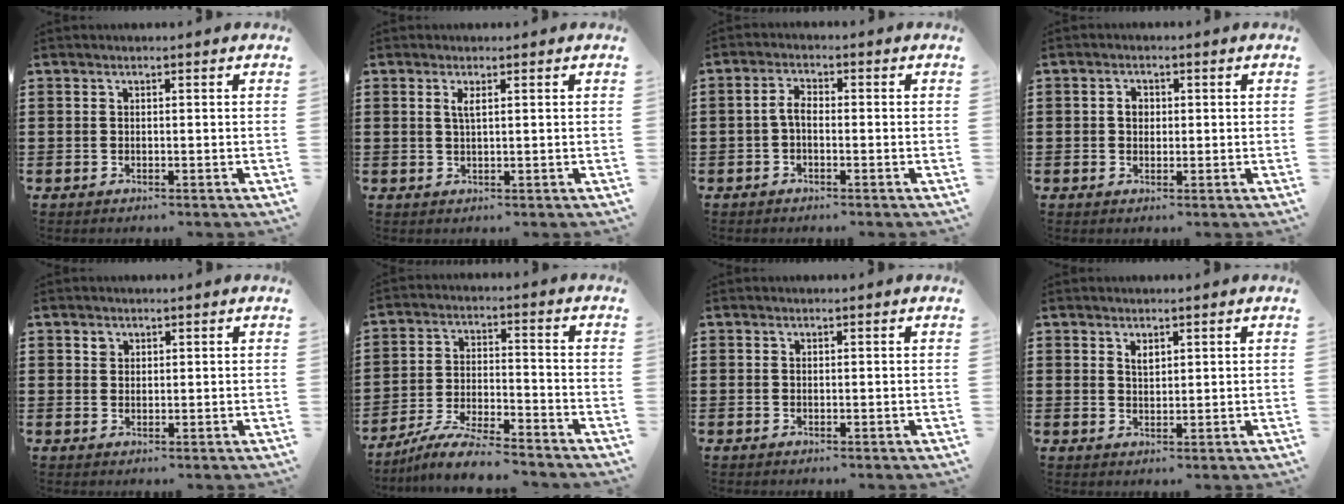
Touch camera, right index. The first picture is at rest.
{"total": 1.5, "force": [0.5, 0.2, 1.4], "torque": [-0.029, 0.001, 0.008]}
{"total": 2.7, "force": [-0.8, 1.2, 2.4], "torque": [-0.060, -0.002, -0.020]}
{"total": 2.1, "force": [0.2, 1.6, 1.3], "torque": [-0.029, 0.008, 0.002]}
{"total": 1.2, "force": [0.8, 0.8, 0.1], "torque": [0.002, -0.005, 0.015]}
{"total": 7.1, "force": [-6.8, 0.1, 2.2], "torque": [-0.052, -0.001, -0.132]}
{"total": 0.0}
{"total": 1.5, "force": [1.1, 0.7, 0.8], "torque": [-0.018, 0.002, 0.020]}